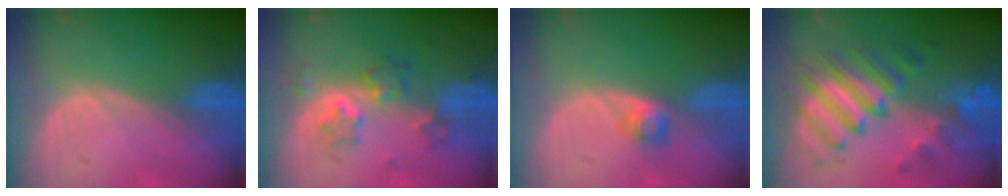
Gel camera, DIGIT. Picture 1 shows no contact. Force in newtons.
{"total": 6.0, "press": 5.8, "slide": 1.5}
{"total": 2.5, "press": 2.3, "slide": 1.0}
{"total": 9.9, "press": 9.9, "slide": 0.7}